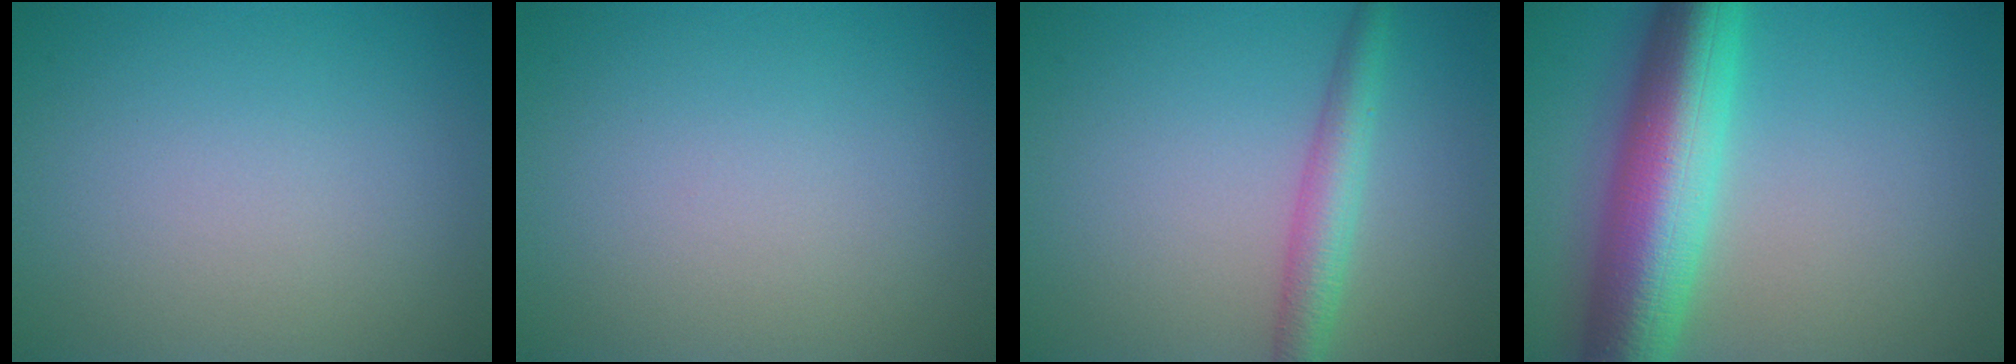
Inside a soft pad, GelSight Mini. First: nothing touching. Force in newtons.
{"total": 0.0}
{"total": 3.3, "press": 3.3, "slide": 0.0}
{"total": 10.7, "press": 10.7, "slide": 0.1}